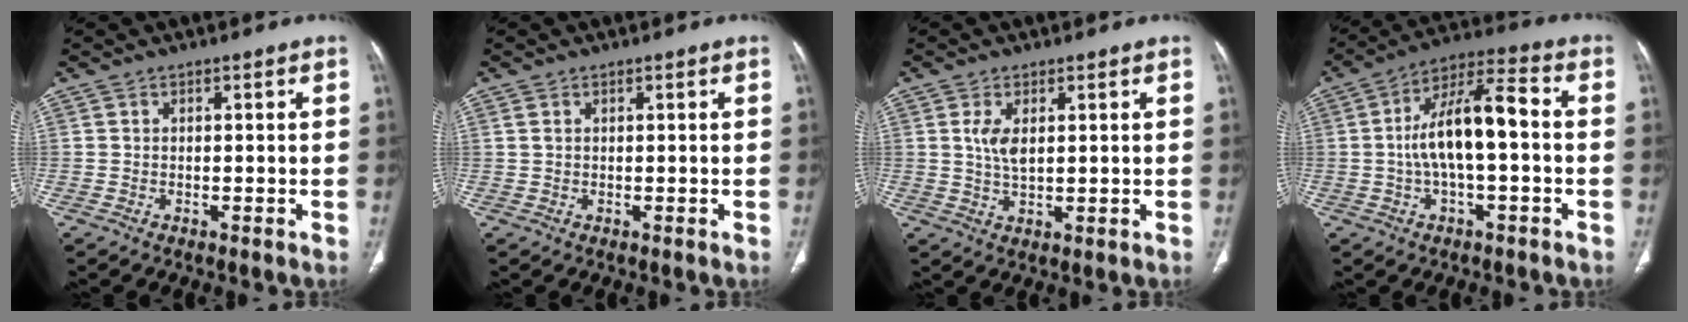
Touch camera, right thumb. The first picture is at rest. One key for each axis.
{"total": 0.9, "fx": 0.5, "fy": 0.4, "fz": 0.6, "tx": -0.016, "ty": 0.010, "tz": 0.015}
{"total": 4.3, "fx": 1.3, "fy": 1.9, "fz": 3.7, "tx": -0.073, "ty": -0.011, "tz": 0.030}
{"total": 12.9, "fx": -0.6, "fy": 4.8, "fz": 12.0, "tx": -0.224, "ty": 0.044, "tz": -0.016}